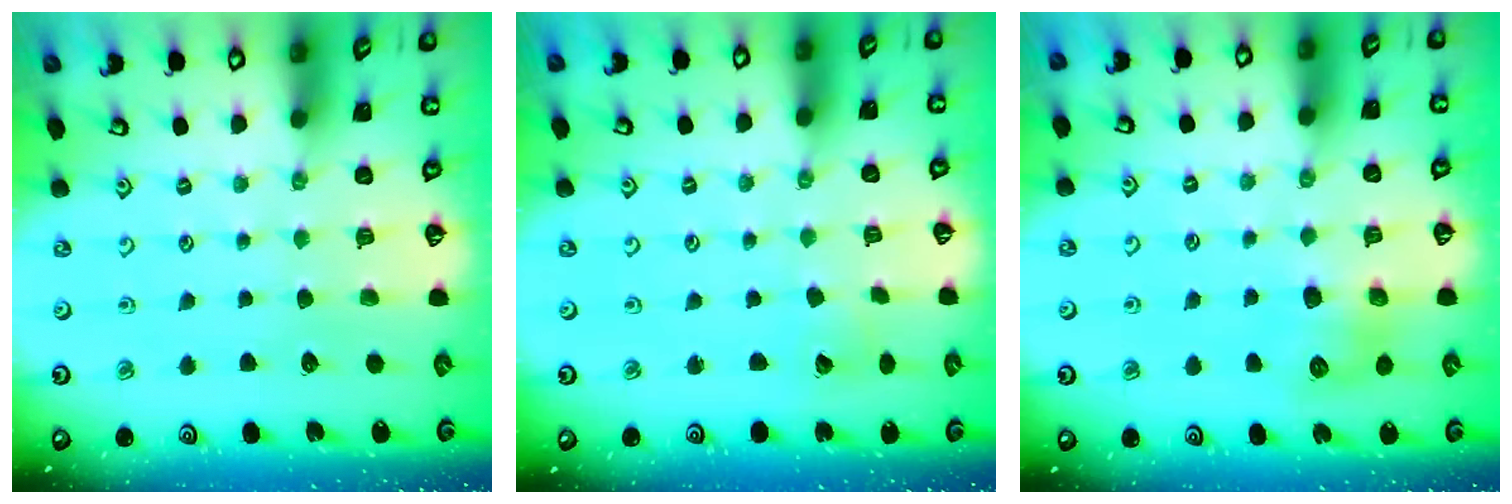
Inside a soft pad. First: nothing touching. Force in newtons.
{"total": 2.6, "press": 2.6, "slide": 0.3}
{"total": 7.9, "press": 7.9, "slide": 0.4}